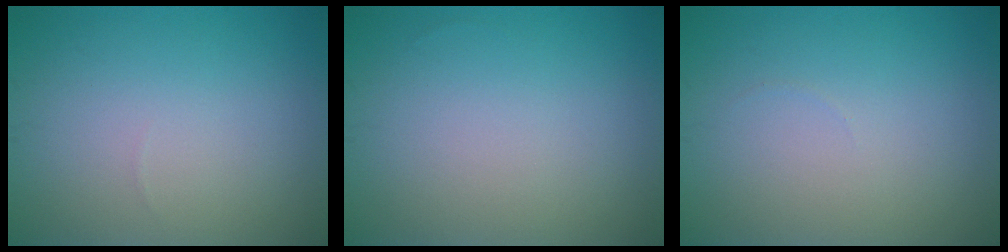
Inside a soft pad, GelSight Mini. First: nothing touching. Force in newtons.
{"total": 0.0}
{"total": 0.0}